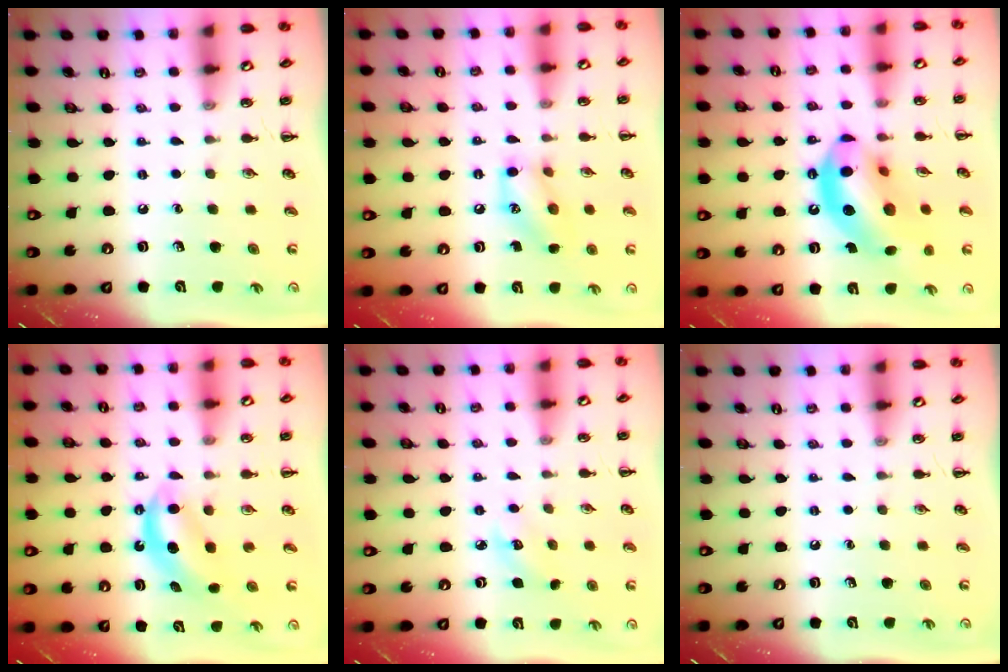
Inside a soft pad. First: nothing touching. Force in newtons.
{"total": 11.4, "press": 11.2, "slide": 1.8}
{"total": 18.0, "press": 17.5, "slide": 4.5}
{"total": 6.3, "press": 6.2, "slide": 1.0}
{"total": 5.2, "press": 5.0, "slide": 1.4}
{"total": 0.0}